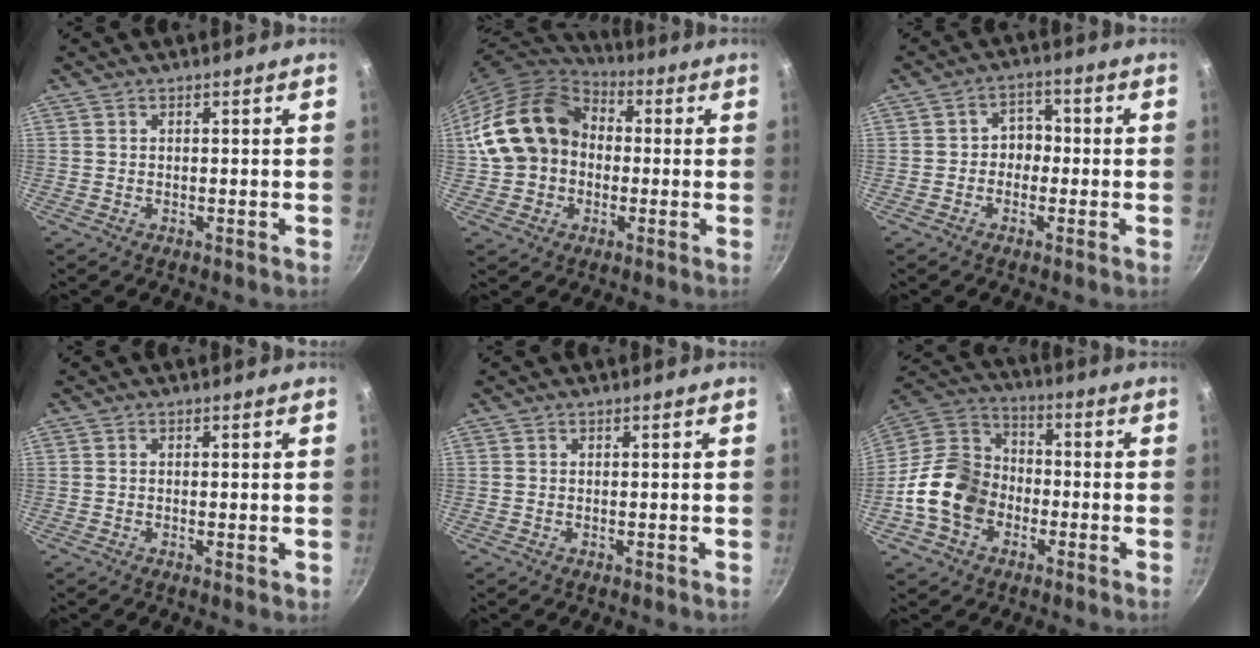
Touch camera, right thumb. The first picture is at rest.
{"total": 17.6, "force": [0.6, 14.2, 10.4], "torque": [-0.171, 0.046, 0.005]}
{"total": 4.4, "force": [-0.7, 3.7, 2.3], "torque": [0.003, 0.016, -0.019]}
{"total": 1.0, "force": [-0.1, 0.1, 1.0], "torque": [-0.015, -0.003, -0.004]}
{"total": 0.0}
{"total": 14.7, "force": [-4.4, 11.4, 8.2], "torque": [-0.121, 0.041, -0.100]}